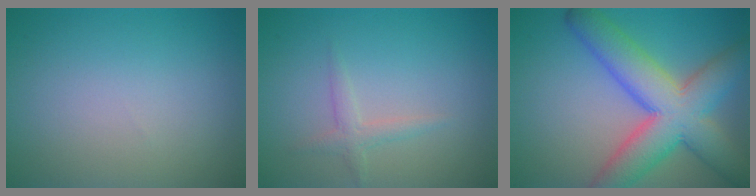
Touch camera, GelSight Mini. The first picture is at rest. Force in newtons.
{"total": 1.5, "press": 1.5, "slide": 0.0}
{"total": 9.7, "press": 9.7, "slide": 0.3}